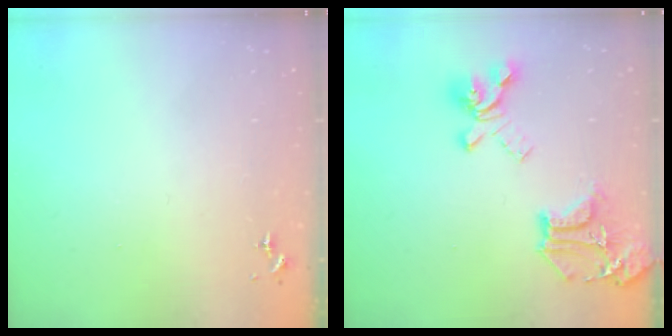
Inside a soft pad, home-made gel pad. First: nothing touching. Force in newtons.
{"total": 20.8, "press": 20.7, "slide": 1.6}